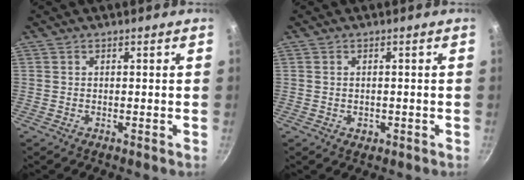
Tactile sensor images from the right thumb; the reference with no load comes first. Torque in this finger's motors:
{"motor_torque": [-0.31, 0.11, -0.45, 0.25, -0.01]}